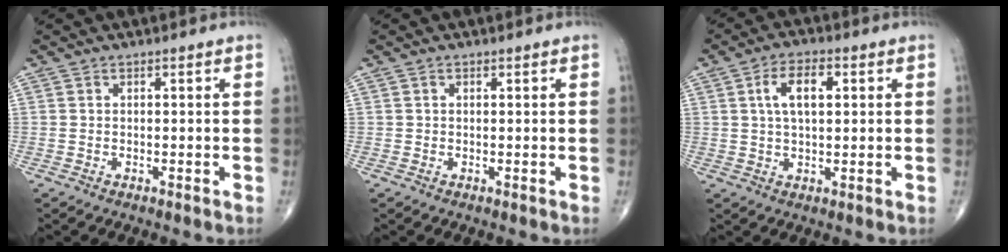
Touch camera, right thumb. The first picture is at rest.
{"total": 0.0}
{"total": 6.9, "force": [1.7, 3.4, 5.7], "torque": [-0.099, 0.005, 0.029]}